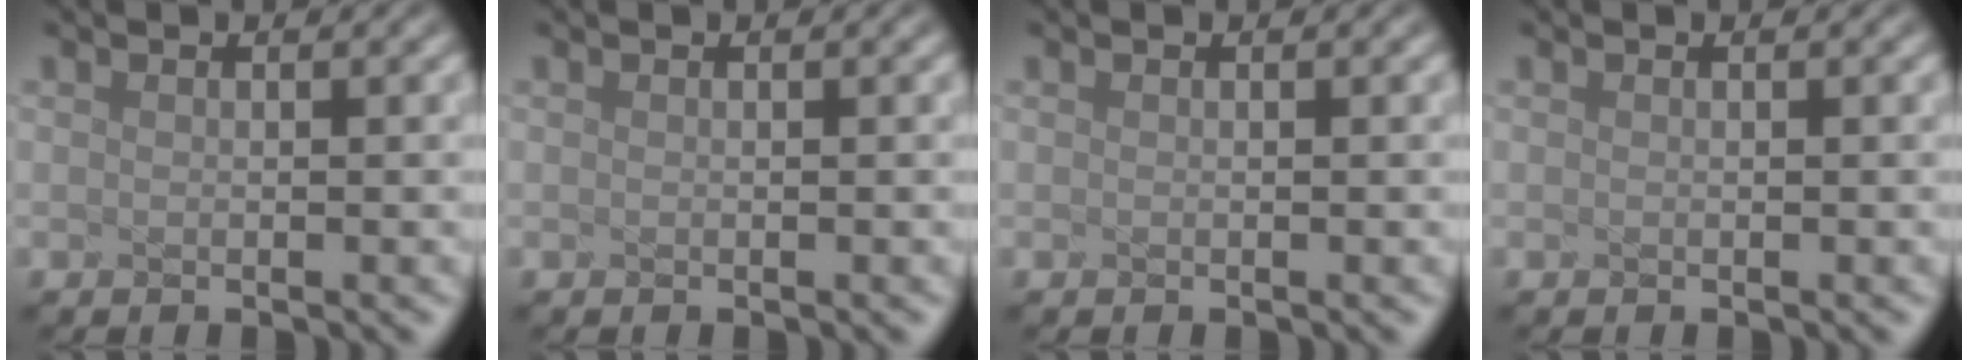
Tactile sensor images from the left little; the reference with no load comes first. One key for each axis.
{"total": 0.0}
{"total": 0.0}
{"total": 0.0}